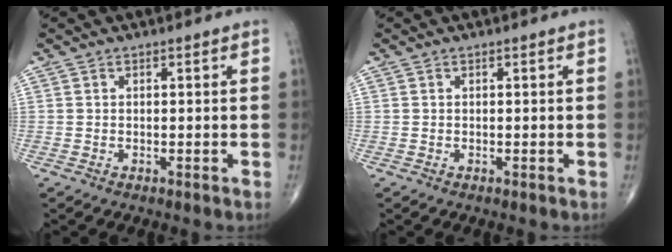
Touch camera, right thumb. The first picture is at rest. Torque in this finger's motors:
{"motor_torque": [0.00, 0.00, 0.05, 0.05, 0.00]}